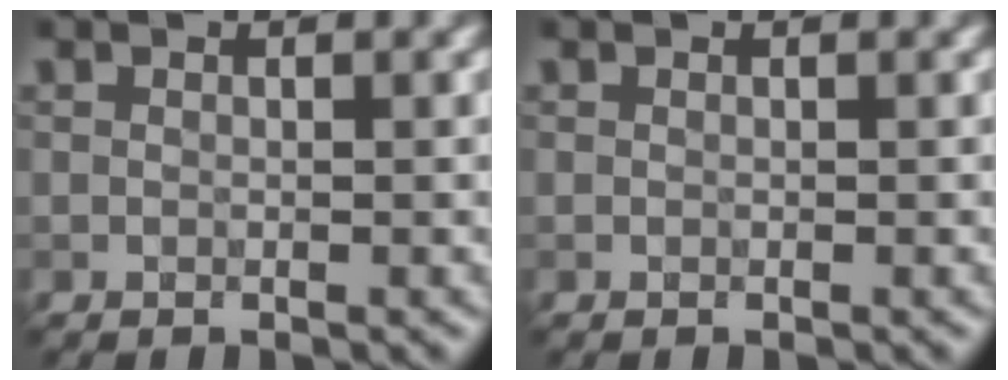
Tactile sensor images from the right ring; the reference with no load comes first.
{"total": 0.0}